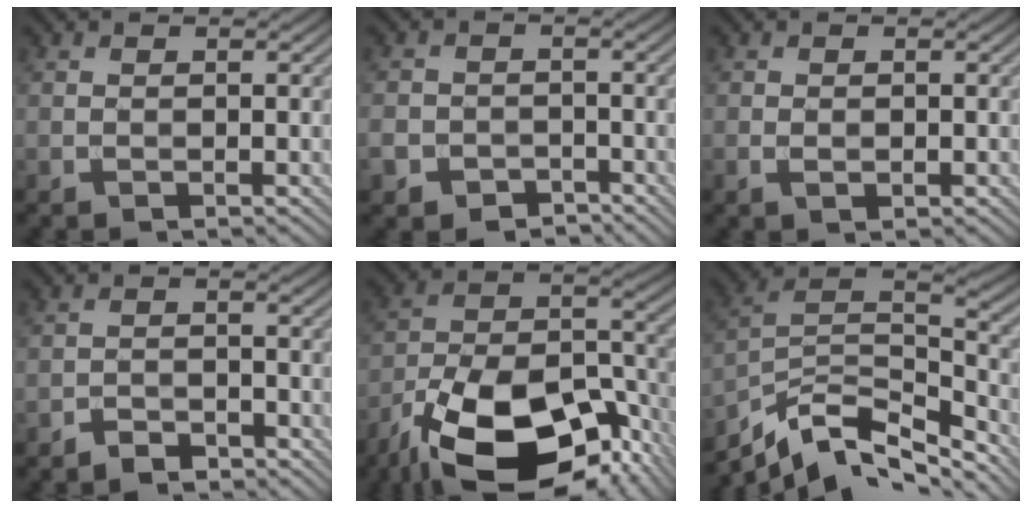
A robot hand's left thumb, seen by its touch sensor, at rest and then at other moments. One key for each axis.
{"total": 4.9, "fx": -2.9, "fy": 3.7, "fz": 1.4, "tx": -0.027, "ty": -0.008, "tz": -0.054}
{"total": 1.1, "fx": -0.2, "fy": 0.7, "fz": 0.9, "tx": -0.020, "ty": -0.004, "tz": -0.001}
{"total": 2.4, "fx": -2.1, "fy": 1.0, "fz": 0.8, "tx": -0.010, "ty": 0.004, "tz": -0.040}
{"total": 19.7, "fx": -12.2, "fy": 9.0, "fz": 12.6, "tx": -0.239, "ty": -0.044, "tz": -0.184}
{"total": 12.5, "fx": -8.8, "fy": 5.0, "fz": 7.4, "tx": -0.165, "ty": -0.002, "tz": -0.155}